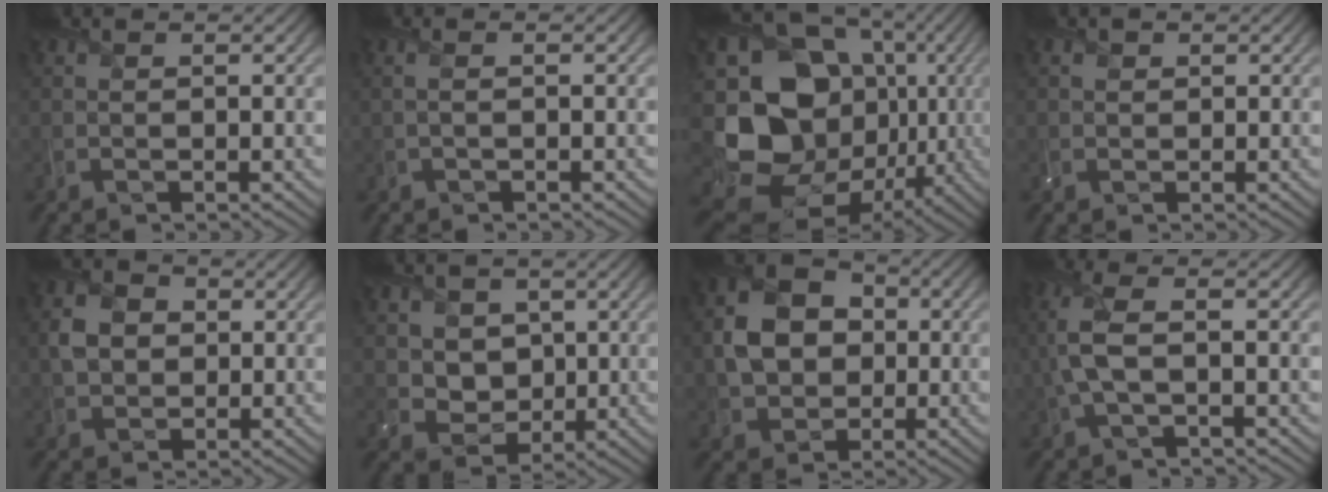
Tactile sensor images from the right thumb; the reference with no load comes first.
{"total": 0.9, "force": [-0.3, -0.3, 0.8], "torque": [-0.017, 0.002, -0.005]}
{"total": 20.0, "force": [-2.4, 16.0, 11.8], "torque": [-0.256, -0.038, -0.018]}
{"total": 0.6, "force": [0.1, 0.6, 0.1], "torque": [-0.003, -0.002, 0.001]}
{"total": 4.1, "force": [0.2, 3.3, 2.5], "torque": [-0.060, 0.004, -0.001]}
{"total": 5.2, "force": [1.5, 4.4, 2.3], "torque": [-0.084, -0.022, 0.038]}
{"total": 8.3, "force": [-0.2, 6.4, 5.2], "torque": [-0.114, 0.004, -0.009]}
{"total": 6.2, "force": [0.0, 2.4, 5.7], "torque": [-0.156, 0.009, -0.006]}